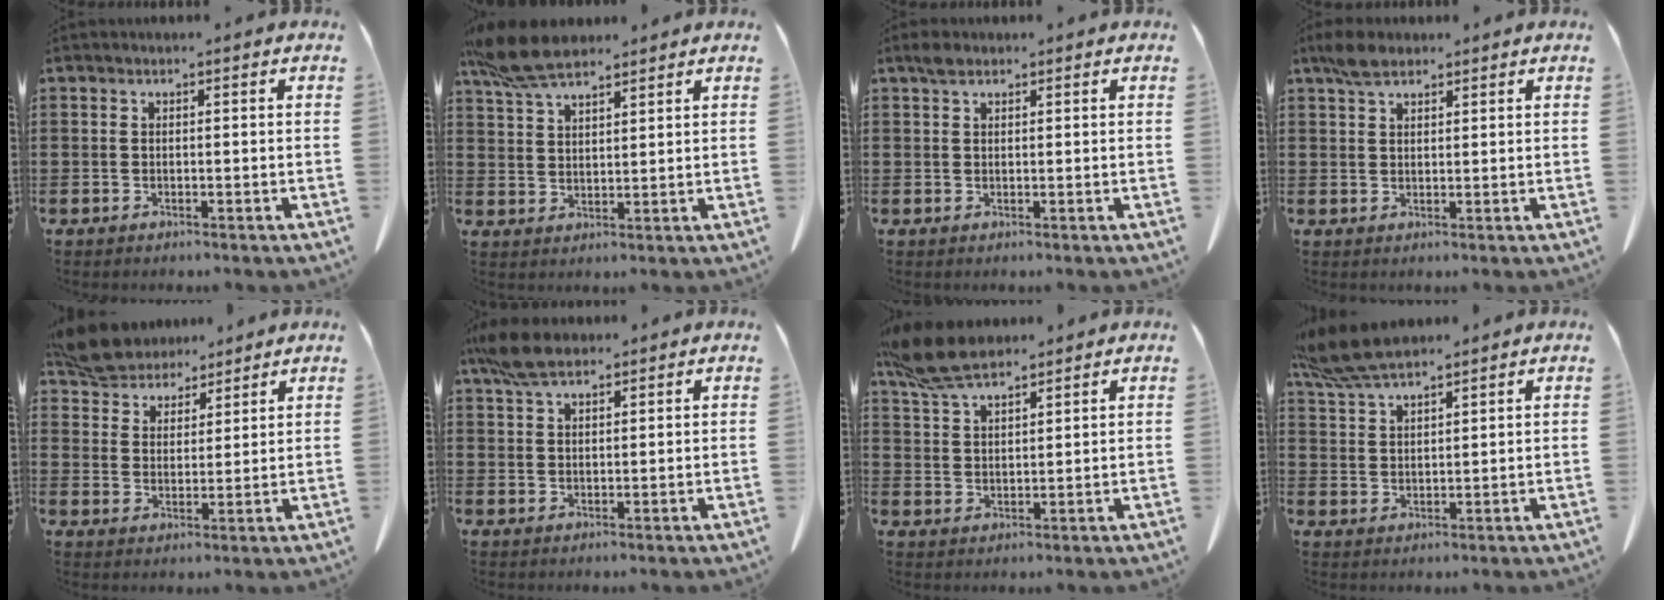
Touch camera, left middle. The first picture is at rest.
{"total": 7.6, "force": [6.1, 2.2, 3.9], "torque": [-0.094, -0.007, 0.116]}
{"total": 1.7, "force": [1.2, 0.9, 0.9], "torque": [-0.021, 0.003, 0.022]}
{"total": 3.6, "force": [2.7, 1.5, 1.8], "torque": [-0.043, 0.006, 0.052]}
{"total": 6.7, "force": [6.2, 2.3, 1.0], "torque": [-0.052, -0.020, 0.119]}
{"total": 5.9, "force": [4.4, 2.1, 3.3], "torque": [-0.076, 0.001, 0.084]}
{"total": 8.2, "force": [6.9, 2.3, 4.0], "torque": [-0.099, -0.010, 0.131]}
{"total": 7.1, "force": [6.0, 1.5, 3.4], "torque": [-0.085, -0.009, 0.116]}